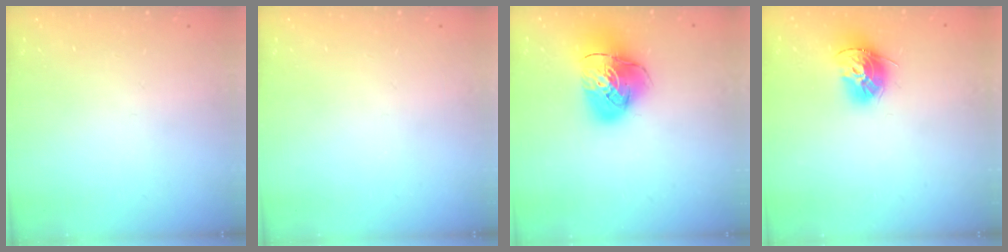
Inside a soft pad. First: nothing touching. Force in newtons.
{"total": 0.0}
{"total": 13.4, "press": 13.3, "slide": 1.7}
{"total": 12.6, "press": 12.5, "slide": 1.2}